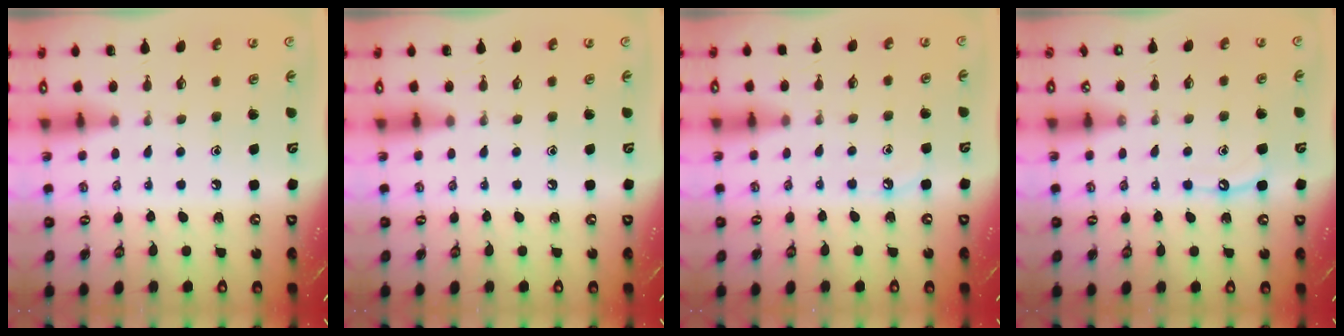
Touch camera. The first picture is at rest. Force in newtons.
{"total": 0.0}
{"total": 3.2, "press": 3.2, "slide": 0.5}
{"total": 6.6, "press": 6.6, "slide": 0.7}